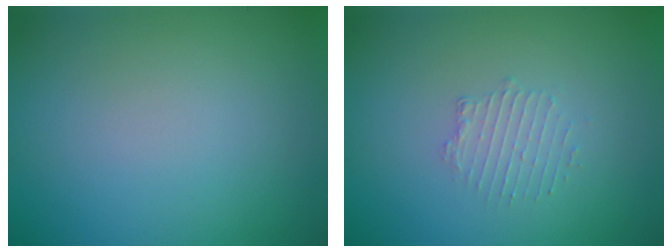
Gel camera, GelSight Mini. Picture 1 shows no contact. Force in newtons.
{"total": 1.3, "press": 0.7, "slide": 1.1}